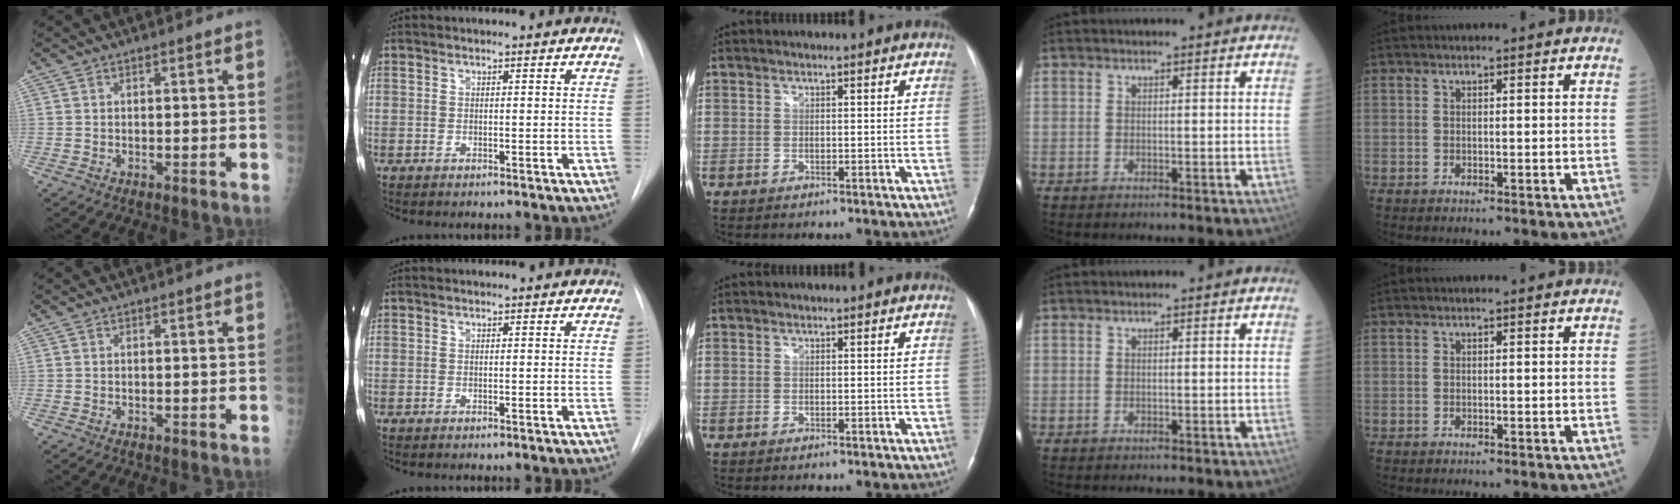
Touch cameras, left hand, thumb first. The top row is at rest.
{}